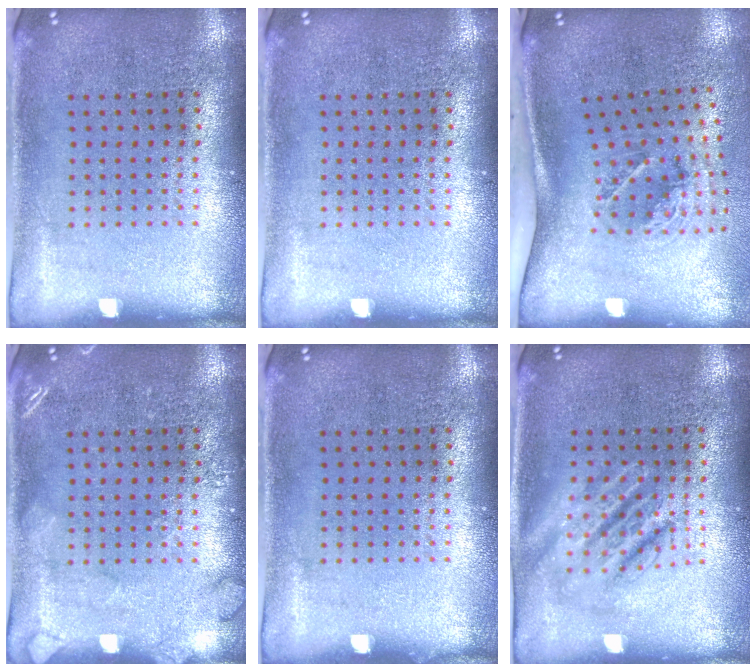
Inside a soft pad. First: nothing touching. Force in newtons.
{"total": 0.0}
{"total": 2.1, "press": 1.2, "slide": 1.7}
{"total": 1.8, "press": 1.8, "slide": 0.3}
{"total": 0.0}
{"total": 2.4, "press": 2.4, "slide": 0.3}